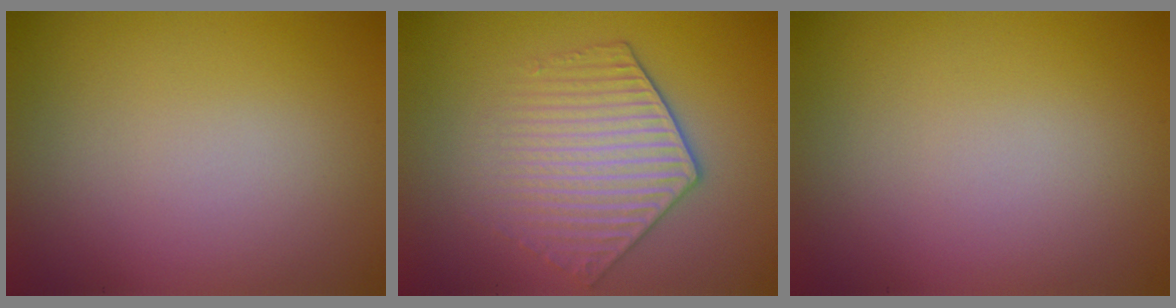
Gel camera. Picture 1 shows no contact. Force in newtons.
{"total": 4.6, "press": 3.8, "slide": 2.6}
{"total": 0.0}